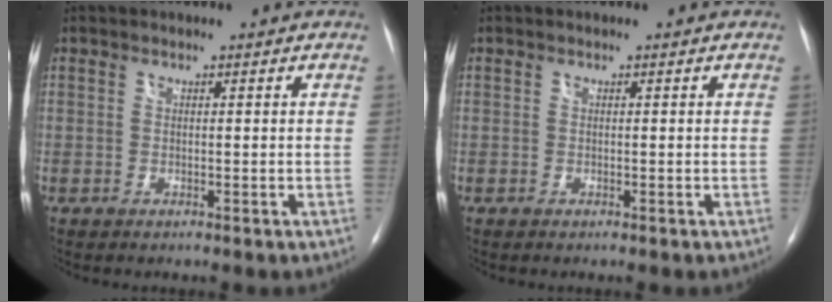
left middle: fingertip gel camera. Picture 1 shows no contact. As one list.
[{"total": 0.0}]